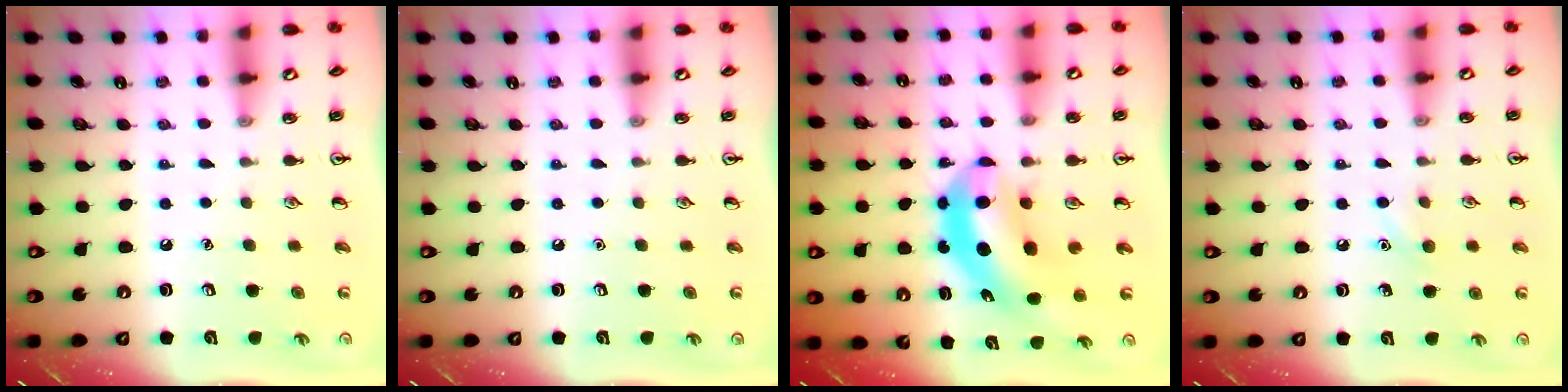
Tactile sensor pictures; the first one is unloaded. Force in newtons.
{"total": 0.0}
{"total": 7.5, "press": 7.2, "slide": 2.1}
{"total": 5.9, "press": 5.6, "slide": 1.7}